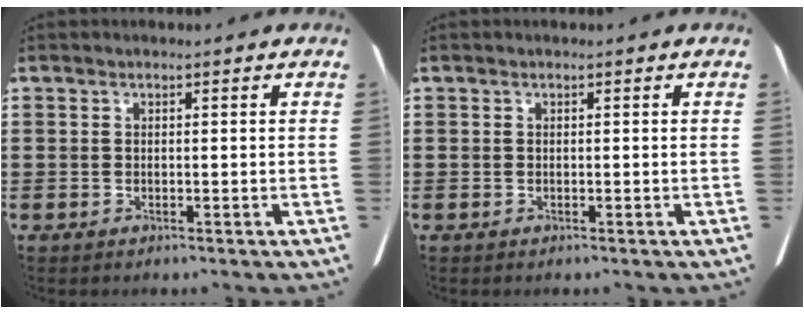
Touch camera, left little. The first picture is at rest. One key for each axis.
{"total": 0.0}